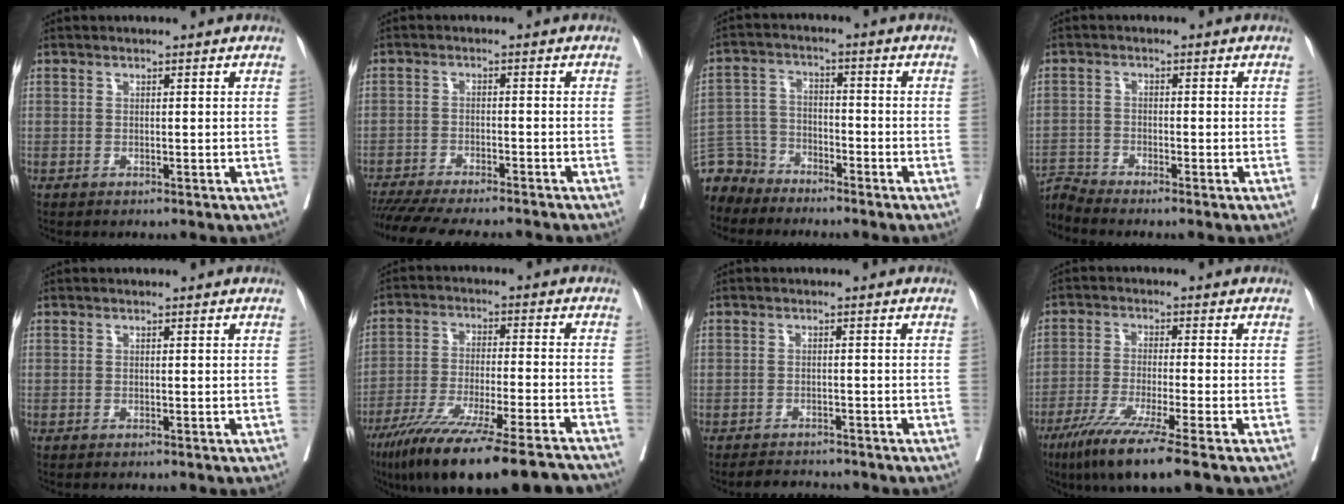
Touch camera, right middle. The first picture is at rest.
{"total": 16.1, "force": [-14.4, 2.1, 7.0], "torque": [-0.132, -0.029, -0.204]}
{"total": 7.4, "force": [-6.6, 3.1, -0.5], "torque": [0.009, 0.010, -0.134]}
{"total": 3.3, "force": [-3.0, -1.2, -0.7], "torque": [0.009, -0.010, -0.058]}
{"total": 0.0}
{"total": 23.2, "force": [-19.0, 1.4, 13.4], "torque": [-0.173, -0.044, -0.289]}
{"total": 3.5, "force": [-3.4, 0.8, 0.5], "torque": [-0.005, -0.008, -0.053]}
{"total": 10.5, "force": [-6.9, -0.9, 7.9], "torque": [-0.134, -0.031, -0.116]}